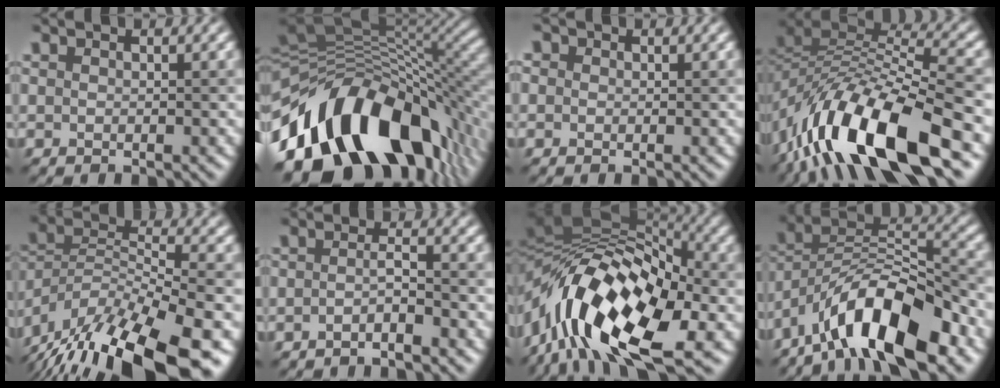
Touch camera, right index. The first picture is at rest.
{"total": 16.0, "force": [-5.2, 9.3, 11.9], "torque": [-0.190, 0.018, -0.090]}
{"total": 1.1, "force": [0.5, 0.9, 0.1], "torque": [0.000, 0.008, -0.007]}
{"total": 13.3, "force": [-7.2, 4.5, 10.2], "torque": [-0.188, 0.008, -0.134]}
{"total": 15.6, "force": [-11.1, 4.9, 9.8], "torque": [-0.181, 0.008, -0.177]}
{"total": 2.0, "force": [-1.2, 0.3, 1.6], "torque": [-0.021, 0.011, -0.026]}
{"total": 15.8, "force": [-3.9, 8.0, 13.0], "torque": [-0.219, 0.030, -0.082]}
{"total": 11.7, "force": [-7.3, 4.3, 8.1], "torque": [-0.120, 0.023, -0.143]}